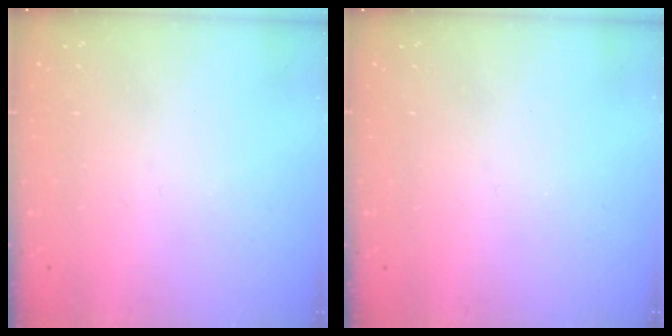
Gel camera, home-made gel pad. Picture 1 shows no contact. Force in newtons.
{"total": 0.0}